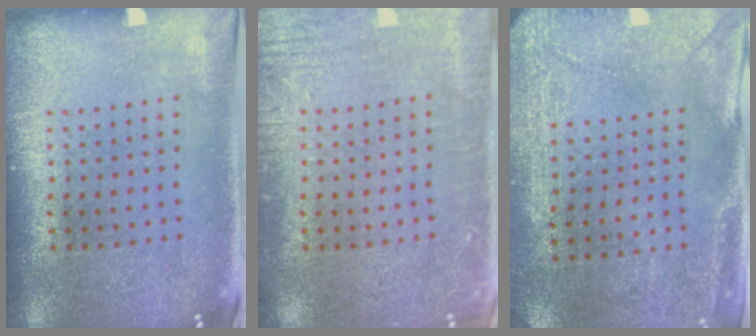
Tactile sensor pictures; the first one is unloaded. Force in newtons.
{"total": 2.8, "press": 2.8, "slide": 0.4}
{"total": 3.0, "press": 2.6, "slide": 1.4}